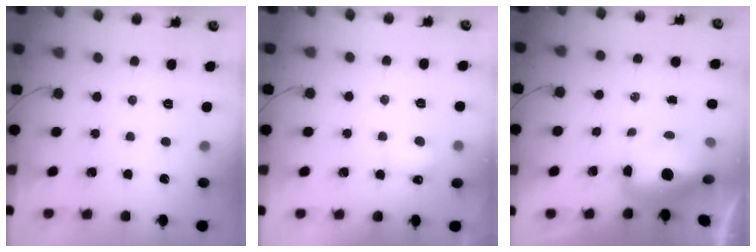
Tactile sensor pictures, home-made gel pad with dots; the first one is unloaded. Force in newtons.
{"total": 3.6, "press": 3.5, "slide": 1.0}
{"total": 11.0, "press": 10.7, "slide": 2.5}